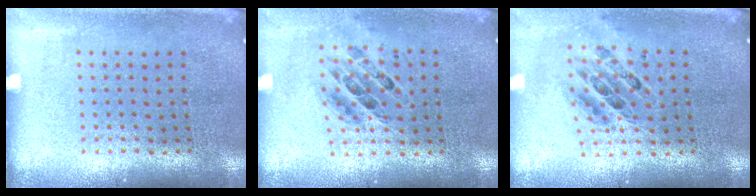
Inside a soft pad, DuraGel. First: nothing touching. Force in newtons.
{"total": 0.7, "press": 0.7, "slide": 0.0}
{"total": 0.6, "press": 0.6, "slide": 0.1}